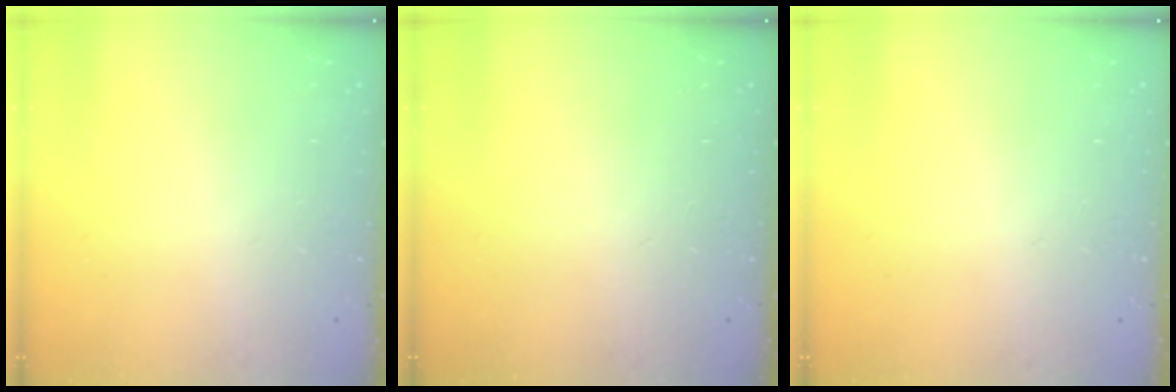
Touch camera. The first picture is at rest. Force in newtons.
{"total": 0.0}
{"total": 0.0}